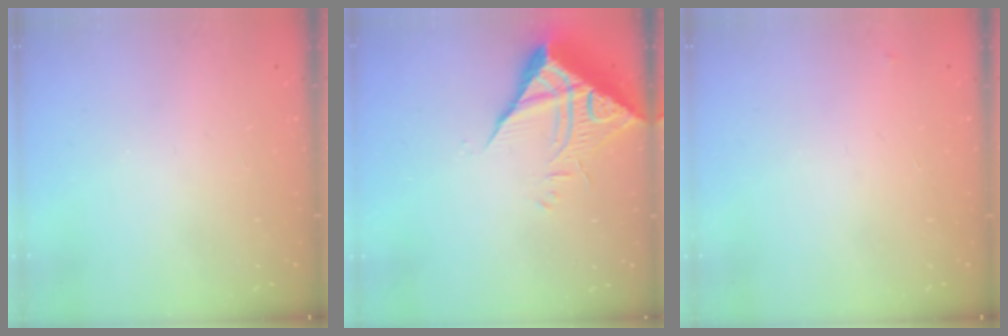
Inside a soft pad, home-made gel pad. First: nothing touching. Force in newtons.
{"total": 10.5, "press": 10.4, "slide": 1.0}
{"total": 2.5, "press": 2.5, "slide": 0.4}